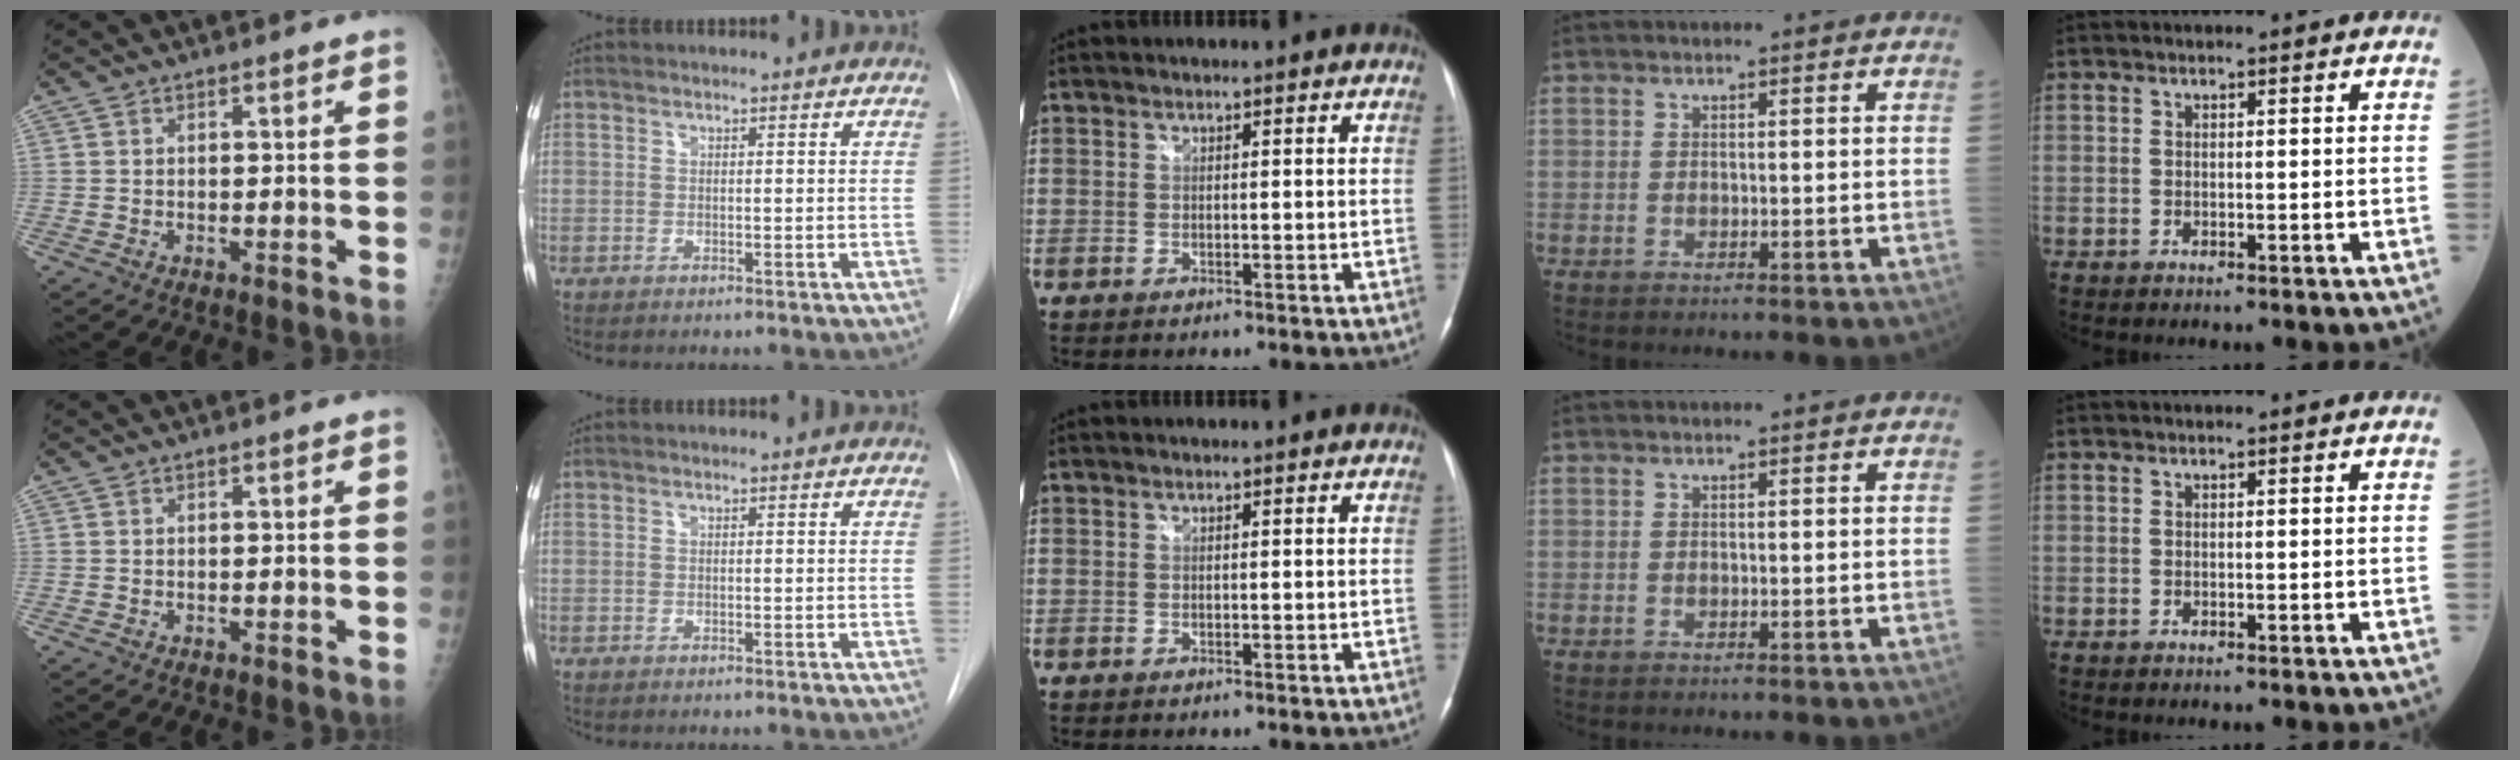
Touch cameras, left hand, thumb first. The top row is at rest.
{}